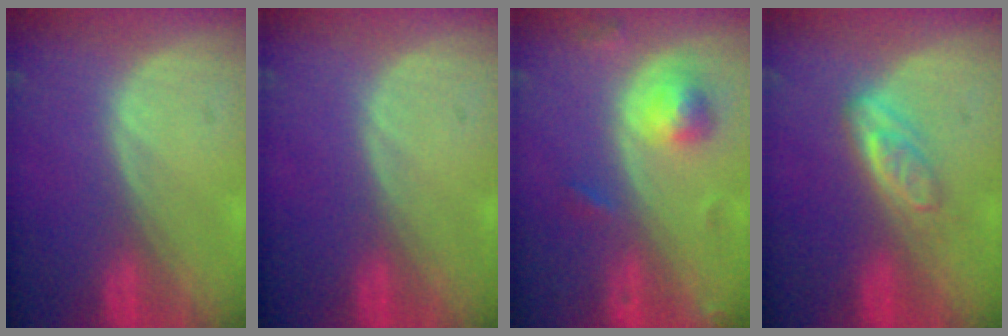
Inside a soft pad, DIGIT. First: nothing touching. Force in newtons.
{"total": 0.0}
{"total": 4.7, "press": 4.7, "slide": 0.4}
{"total": 5.0, "press": 4.4, "slide": 2.4}